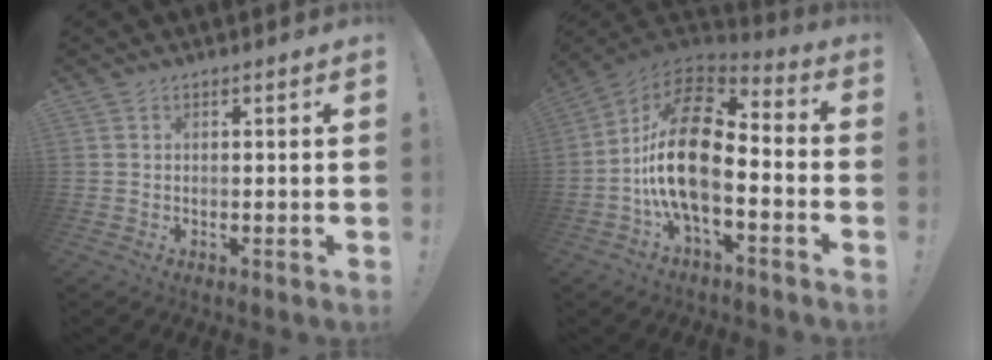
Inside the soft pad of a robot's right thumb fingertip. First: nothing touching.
{"total": 20.2, "force": [-3.0, 10.1, 17.3], "torque": [-0.350, 0.021, -0.048]}